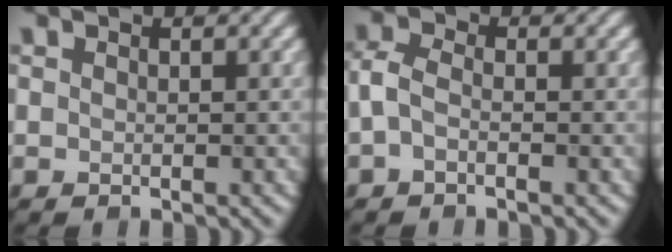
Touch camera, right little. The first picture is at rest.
{"total": 2.1, "force": [-1.0, 1.1, 1.6], "torque": [-0.041, 0.008, -0.023]}